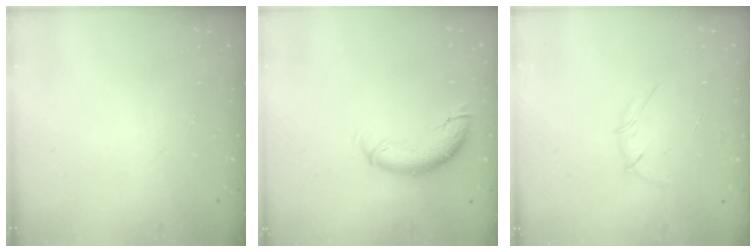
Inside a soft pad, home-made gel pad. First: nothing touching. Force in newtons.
{"total": 9.6, "press": 9.6, "slide": 0.5}
{"total": 3.8, "press": 3.7, "slide": 0.9}